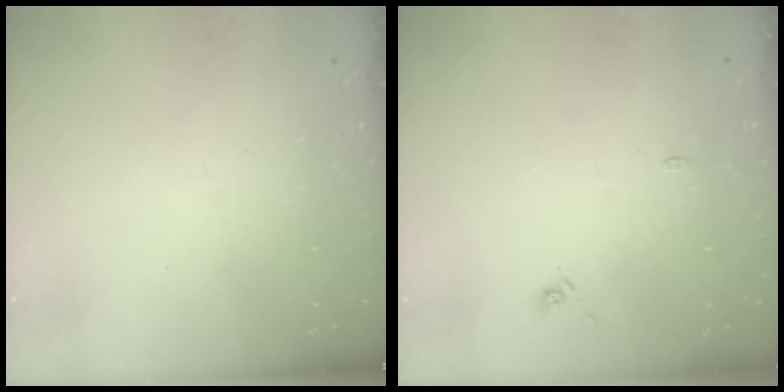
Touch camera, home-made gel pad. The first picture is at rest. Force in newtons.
{"total": 2.8, "press": 2.7, "slide": 0.4}